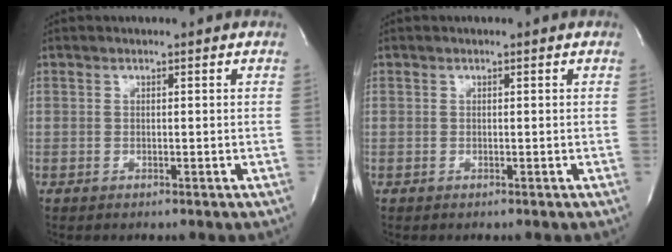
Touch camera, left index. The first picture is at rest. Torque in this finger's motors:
{"motor_torque": [-0.01, 0.01, -0.02, 0.00]}